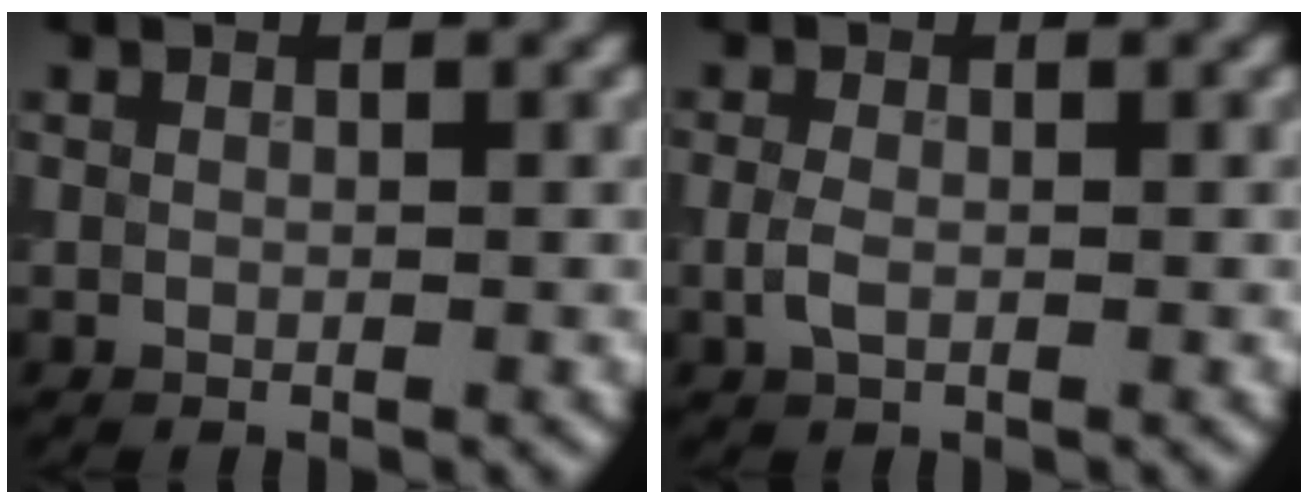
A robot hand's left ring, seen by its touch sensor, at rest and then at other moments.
{"total": 1.6, "force": [-0.4, 0.9, 1.2], "torque": [-0.033, 0.000, -0.011]}